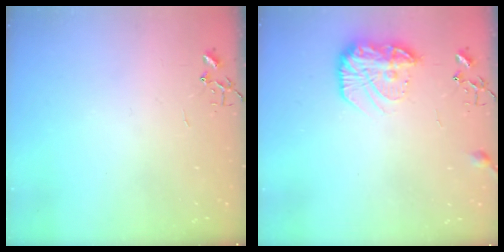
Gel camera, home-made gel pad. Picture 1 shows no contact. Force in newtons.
{"total": 13.9, "press": 13.8, "slide": 0.8}